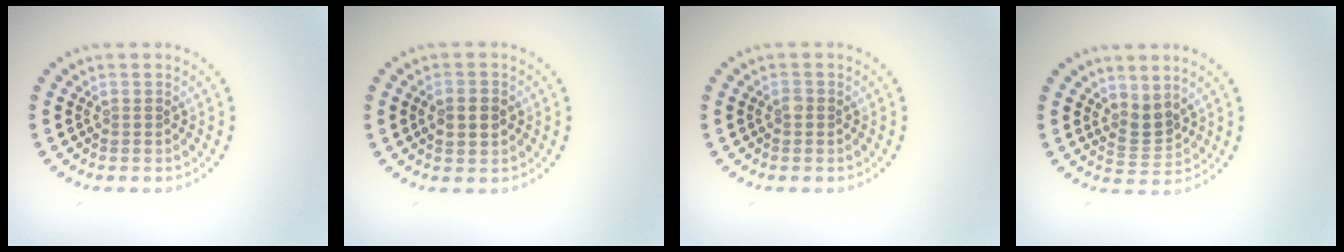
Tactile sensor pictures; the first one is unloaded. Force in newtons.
{"total": 2.4, "press": 2.4, "slide": 0.2}
{"total": 0.6, "press": 0.5, "slide": 0.3}
{"total": 2.3, "press": 1.6, "slide": 1.6}